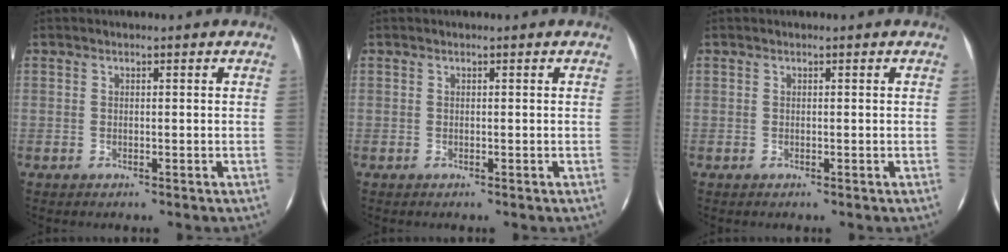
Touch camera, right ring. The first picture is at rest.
{"total": 0.0}
{"total": 0.0}